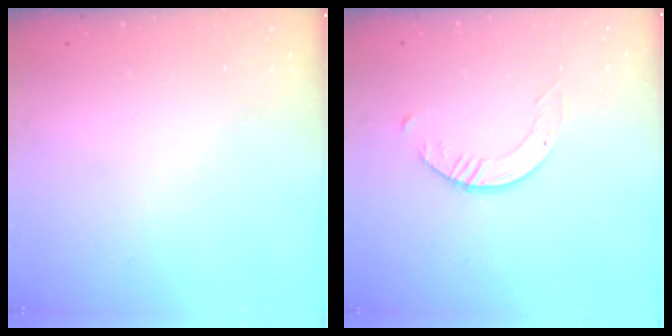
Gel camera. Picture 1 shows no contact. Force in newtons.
{"total": 2.6, "press": 2.6, "slide": 0.3}